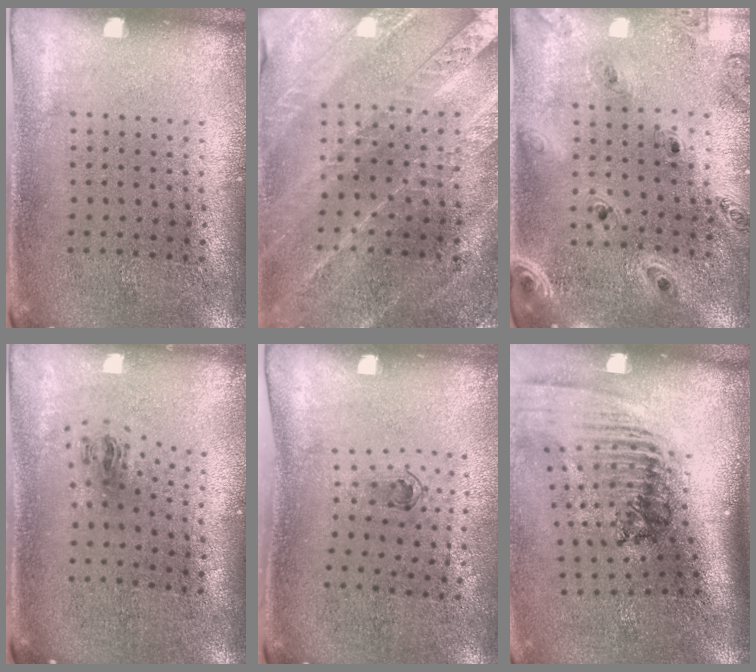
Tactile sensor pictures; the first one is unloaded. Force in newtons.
{"total": 2.4, "press": 2.4, "slide": 0.2}
{"total": 1.4, "press": 1.3, "slide": 0.2}
{"total": 0.9, "press": 0.4, "slide": 0.9}
{"total": 0.7, "press": 0.4, "slide": 0.6}
{"total": 2.3, "press": 1.6, "slide": 1.6}